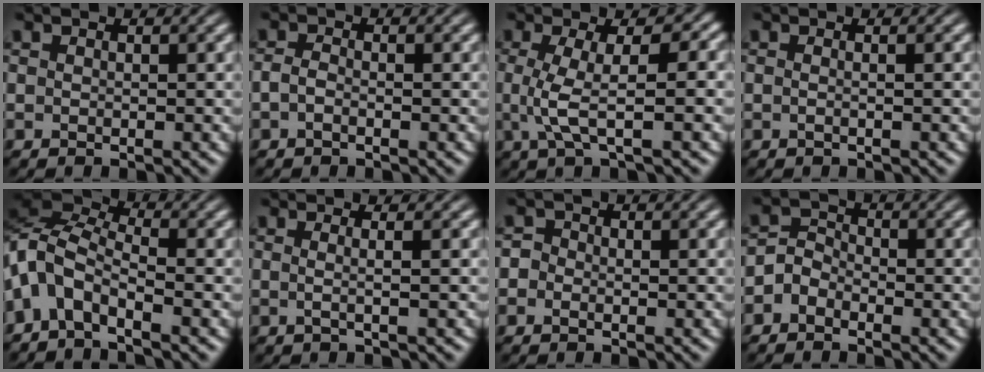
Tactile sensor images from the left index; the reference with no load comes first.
{"total": 1.1, "force": [-0.5, 0.5, 0.8], "torque": [-0.021, -0.001, -0.013]}
{"total": 4.4, "force": [-0.3, 1.2, 4.2], "torque": [-0.093, -0.005, -0.006]}
{"total": 1.7, "force": [0.3, 0.9, 1.4], "torque": [-0.004, -0.008, -0.020]}
{"total": 5.4, "force": [-3.0, 2.6, 3.6], "torque": [-0.072, 0.006, -0.077]}
{"total": 2.1, "force": [0.2, 0.8, 1.9], "torque": [-0.030, -0.001, -0.016]}
{"total": 1.5, "force": [0.0, 1.3, 0.8], "torque": [0.005, -0.001, -0.018]}
{"total": 2.0, "force": [-1.2, 1.4, 0.7], "torque": [-0.011, 0.009, -0.031]}